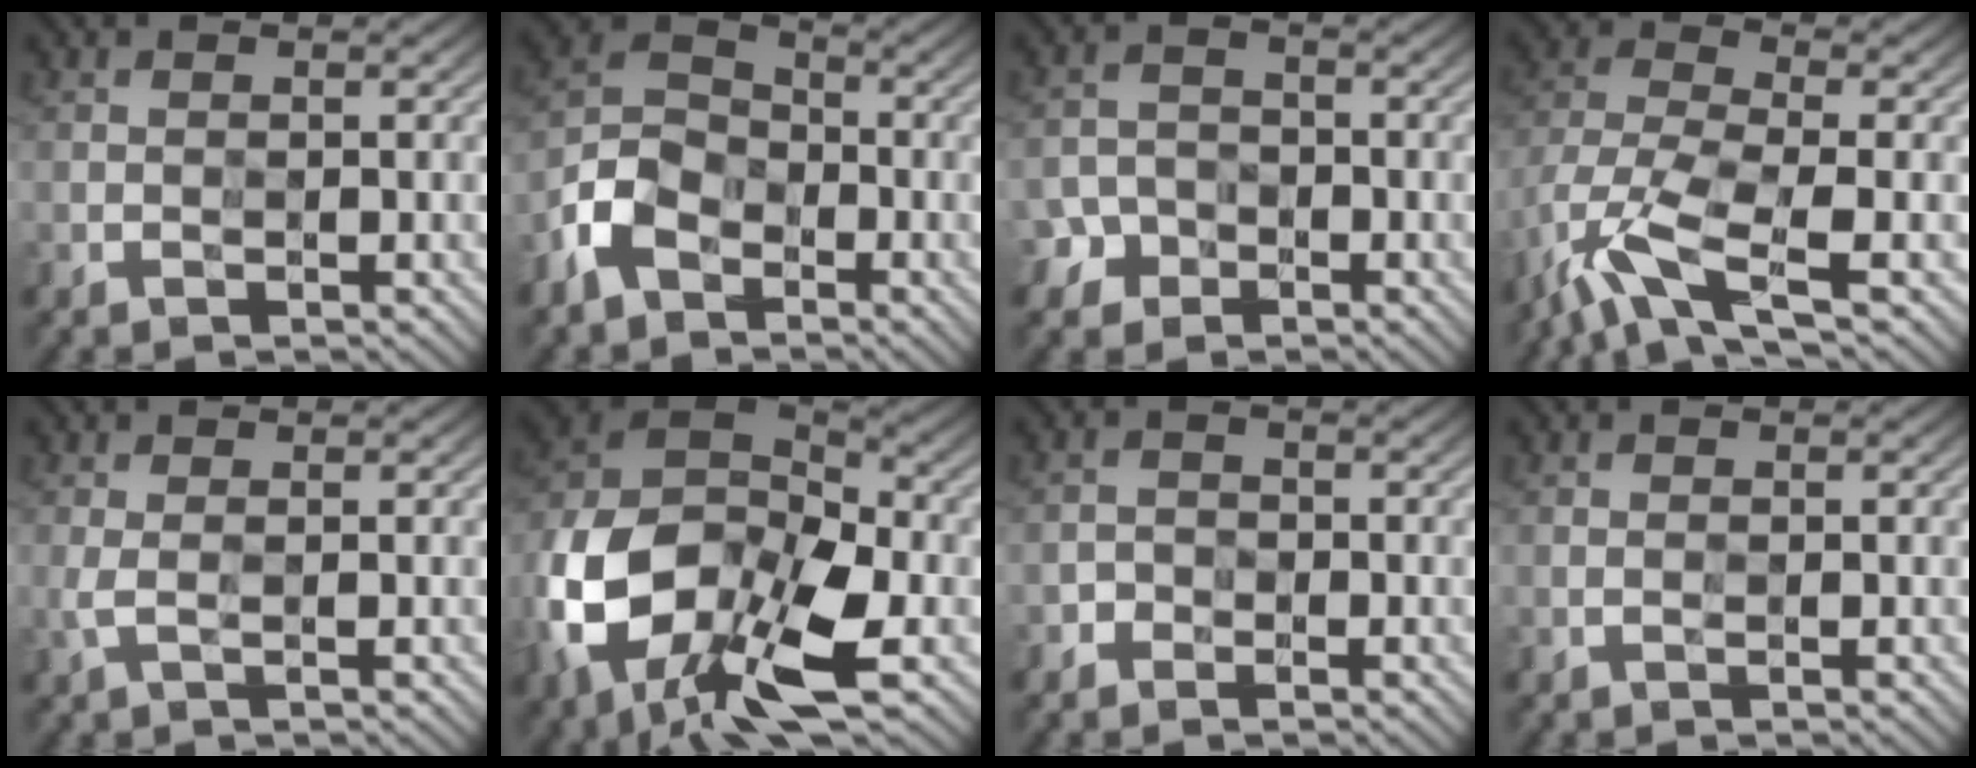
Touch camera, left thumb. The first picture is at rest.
{"total": 7.1, "force": [-4.5, 4.6, 3.0], "torque": [-0.061, 0.004, -0.107]}
{"total": 3.4, "force": [-2.4, 2.4, -0.2], "torque": [0.008, 0.001, -0.049]}
{"total": 9.3, "force": [-6.3, 3.0, 6.2], "torque": [-0.133, -0.012, -0.134]}
{"total": 1.3, "force": [0.3, 0.1, 1.2], "torque": [-0.035, 0.000, 0.006]}
{"total": 17.1, "force": [-7.1, 10.8, 11.3], "torque": [-0.263, -0.020, -0.135]}
{"total": 1.9, "force": [-1.4, 1.2, -0.2], "torque": [0.015, -0.002, -0.030]}
{"total": 0.0}